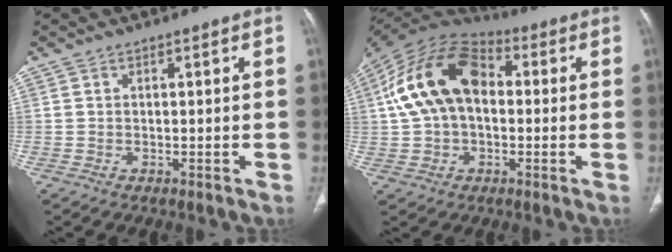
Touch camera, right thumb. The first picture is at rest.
{"total": 17.4, "force": [1.8, 11.3, 13.0], "torque": [-0.237, 0.038, 0.024]}